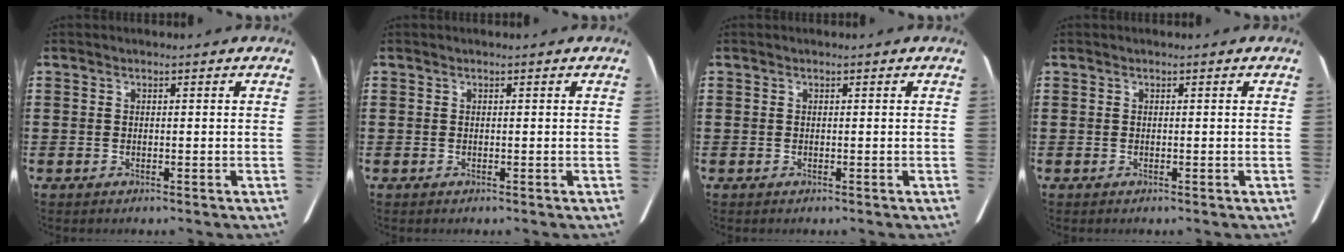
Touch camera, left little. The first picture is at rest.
{"total": 0.0}
{"total": 0.0}
{"total": 0.0}